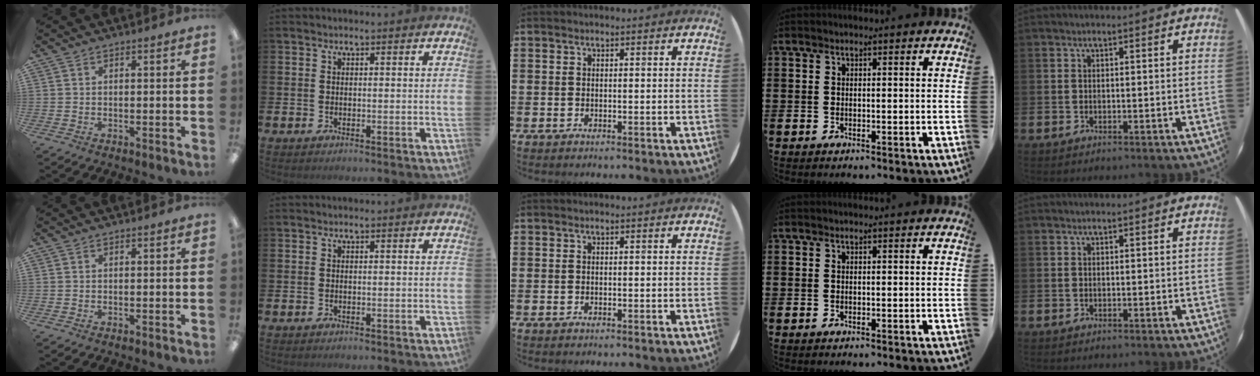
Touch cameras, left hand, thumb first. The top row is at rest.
{}